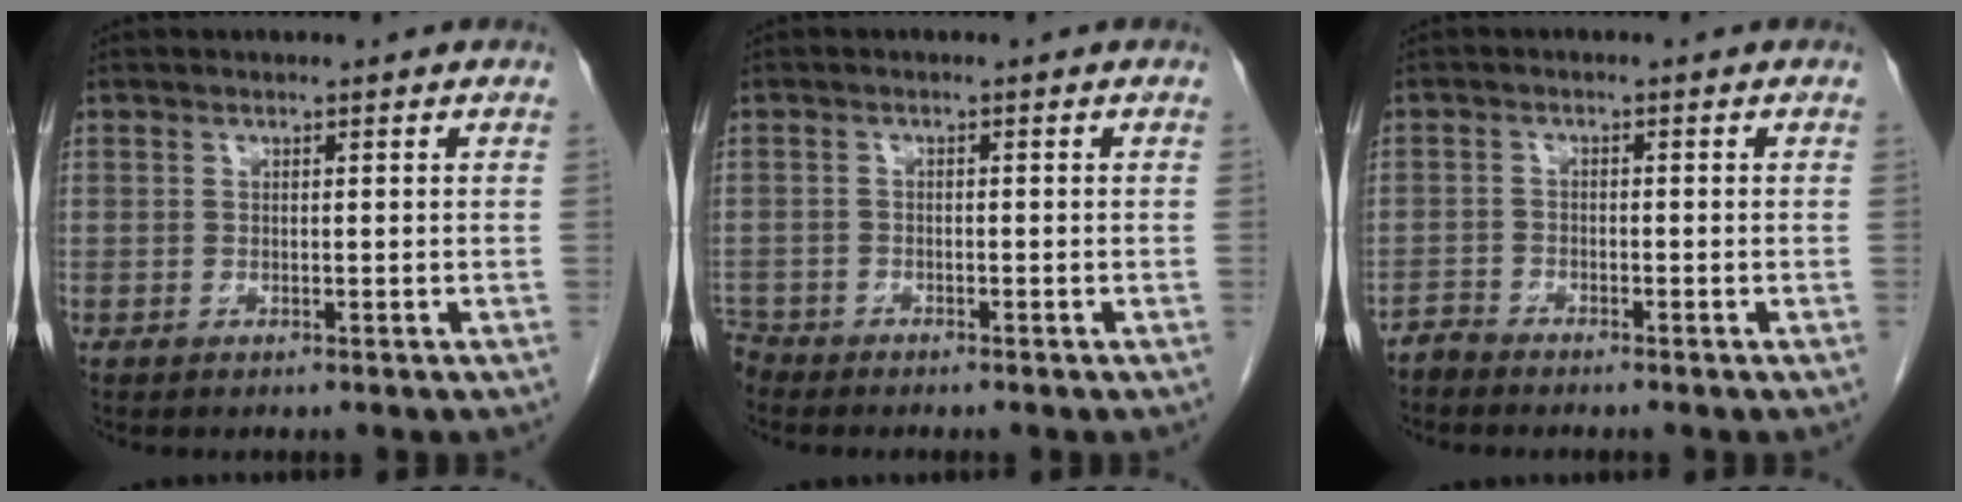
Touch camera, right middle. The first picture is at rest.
{"total": 2.7, "force": [-2.6, 0.7, -0.2], "torque": [0.005, -0.006, -0.050]}
{"total": 1.9, "force": [-1.8, 0.2, -0.3], "torque": [0.011, -0.004, -0.037]}